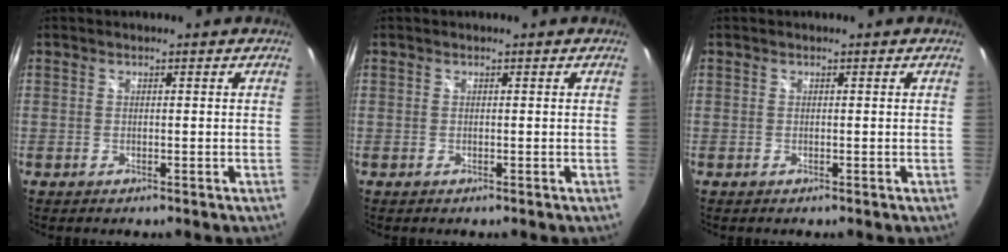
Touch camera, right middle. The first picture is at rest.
{"total": 0.0}
{"total": 0.0}